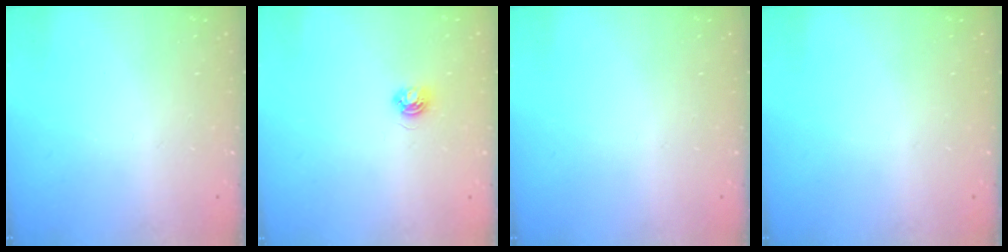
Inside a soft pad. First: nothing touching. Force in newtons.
{"total": 3.7, "press": 3.7, "slide": 0.5}
{"total": 0.0}
{"total": 0.0}